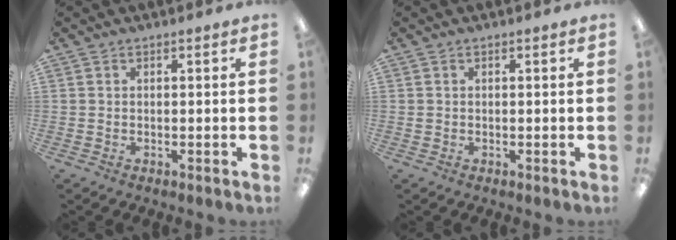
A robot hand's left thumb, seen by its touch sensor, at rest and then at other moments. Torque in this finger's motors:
{"motor_torque": [-0.03, 0.00, 0.00, -0.02, -0.01]}